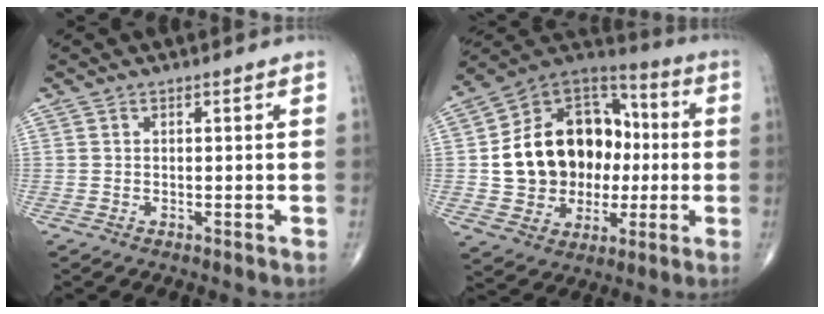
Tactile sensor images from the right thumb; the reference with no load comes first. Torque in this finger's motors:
{"motor_torque": [2.36, 2.65, 1.61, -0.46, 0.20]}